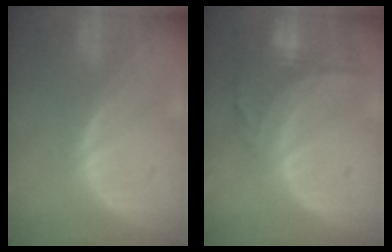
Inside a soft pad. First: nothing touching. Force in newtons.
{"total": 7.8, "press": 6.8, "slide": 3.8}